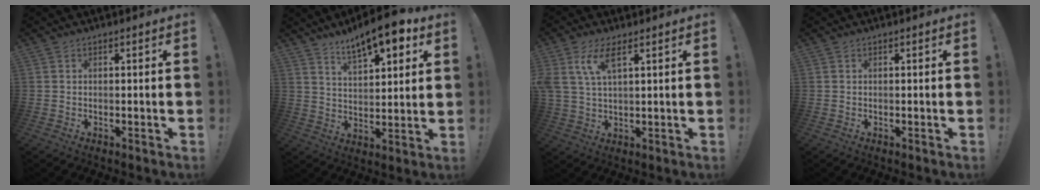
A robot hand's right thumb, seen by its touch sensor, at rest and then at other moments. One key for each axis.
{"total": 12.1, "fx": 8.6, "fy": 3.8, "fz": 7.6, "tx": -0.117, "ty": -0.049, "tz": 0.147}
{"total": 8.1, "fx": 4.2, "fy": 3.2, "fz": 6.1, "tx": -0.130, "ty": -0.009, "tz": 0.076}
{"total": 0.0}